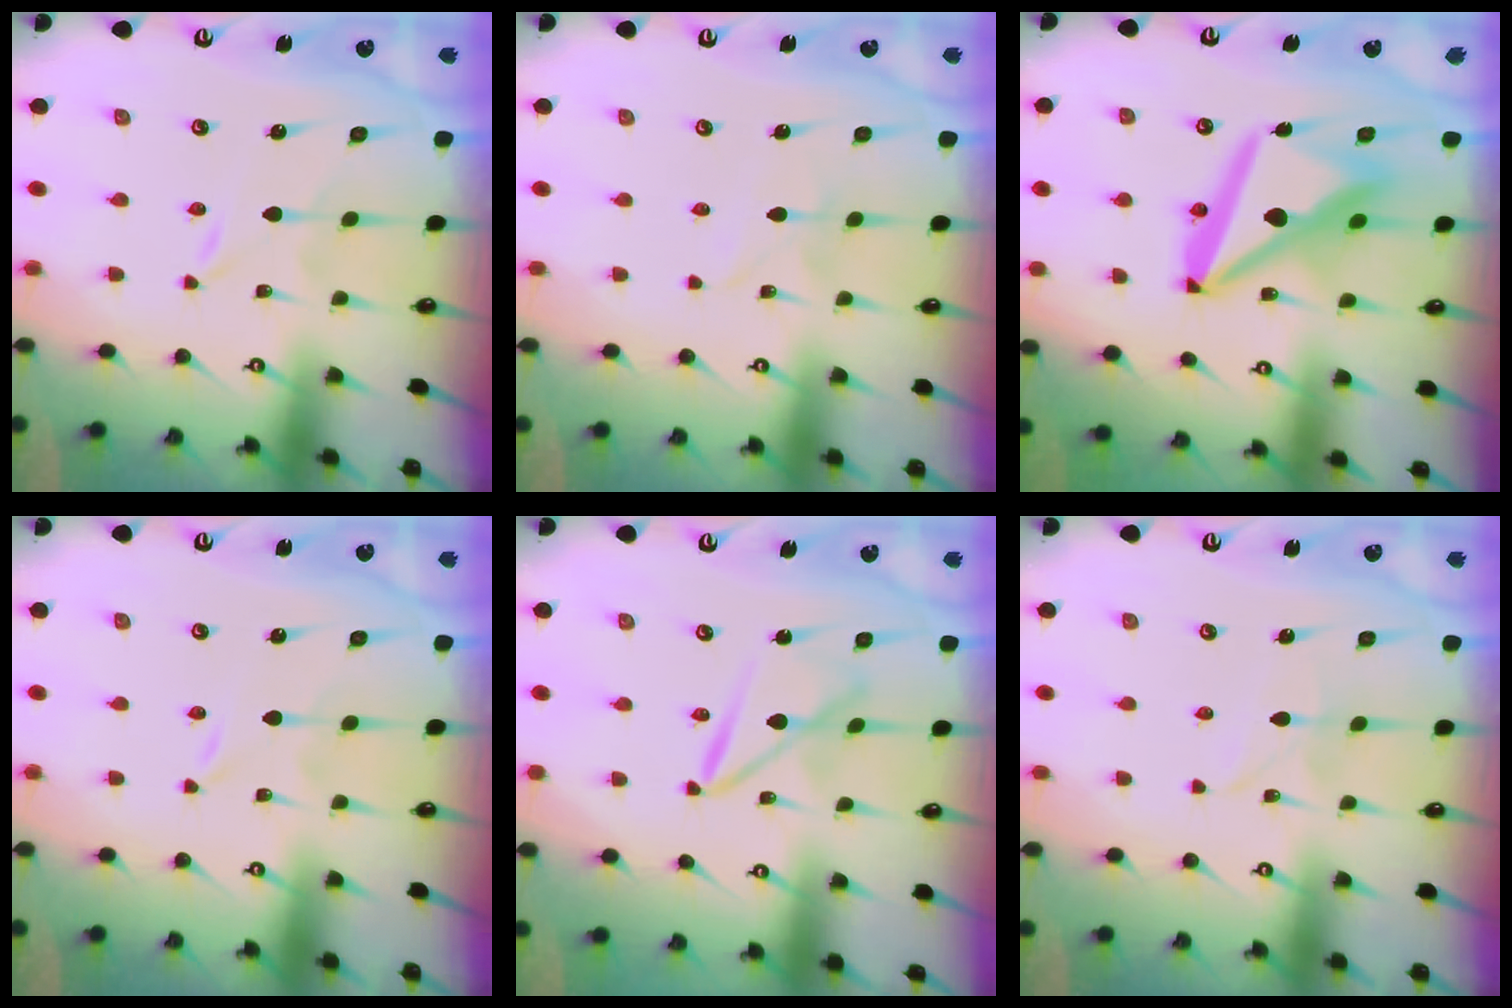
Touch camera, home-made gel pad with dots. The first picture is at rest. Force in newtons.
{"total": 2.0, "press": 1.9, "slide": 0.2}
{"total": 16.0, "press": 15.9, "slide": 1.8}
{"total": 0.0}
{"total": 7.5, "press": 7.5, "slide": 0.7}
{"total": 2.4, "press": 2.4, "slide": 0.2}